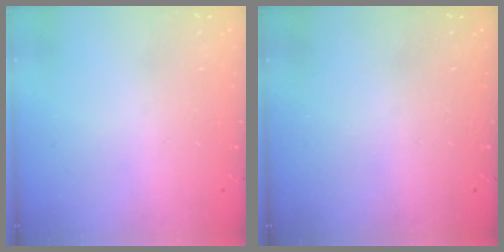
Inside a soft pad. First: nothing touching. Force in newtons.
{"total": 0.0}